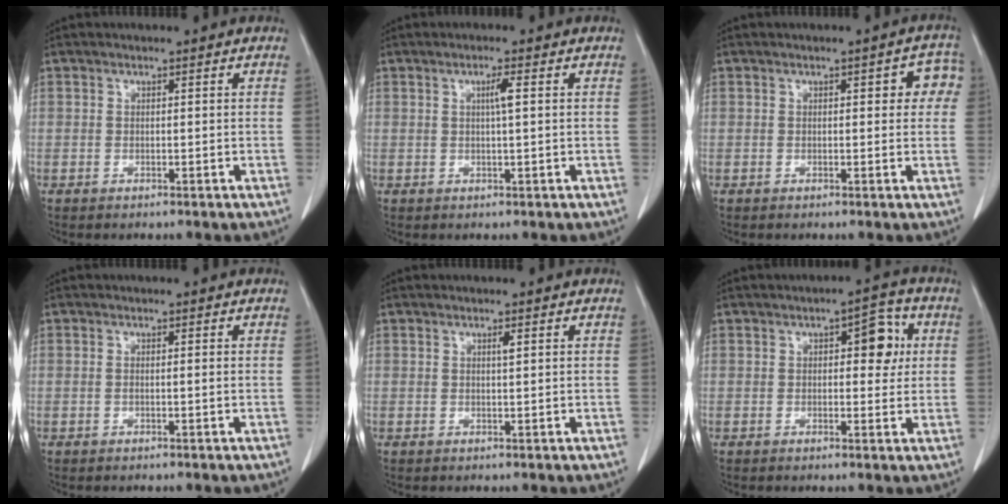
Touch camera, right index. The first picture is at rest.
{"total": 2.0, "force": [0.4, -0.2, 2.0], "torque": [-0.036, 0.001, 0.008]}
{"total": 4.3, "force": [1.1, 1.8, 3.7], "torque": [-0.027, 0.017, 0.006]}
{"total": 0.6, "force": [-0.1, 0.0, 0.6], "torque": [-0.014, 0.001, 0.002]}
{"total": 0.8, "force": [0.3, 0.0, 0.7], "torque": [-0.015, 0.000, 0.008]}
{"total": 5.5, "force": [1.3, 2.5, 4.7], "torque": [-0.058, 0.019, 0.015]}